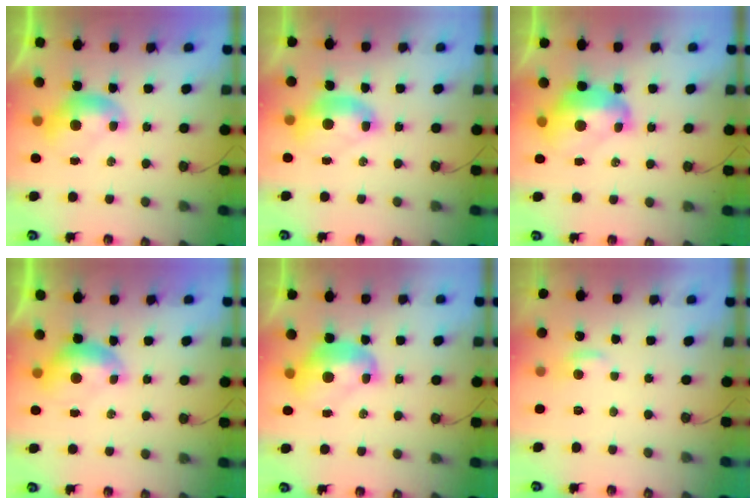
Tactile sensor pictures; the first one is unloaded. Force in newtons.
{"total": 2.5, "press": 2.4, "slide": 0.6}
{"total": 5.0, "press": 4.9, "slide": 1.0}
{"total": 0.9, "press": 0.7, "slide": 0.6}
{"total": 3.0, "press": 2.9, "slide": 0.5}
{"total": 0.9, "press": 0.8, "slide": 0.4}